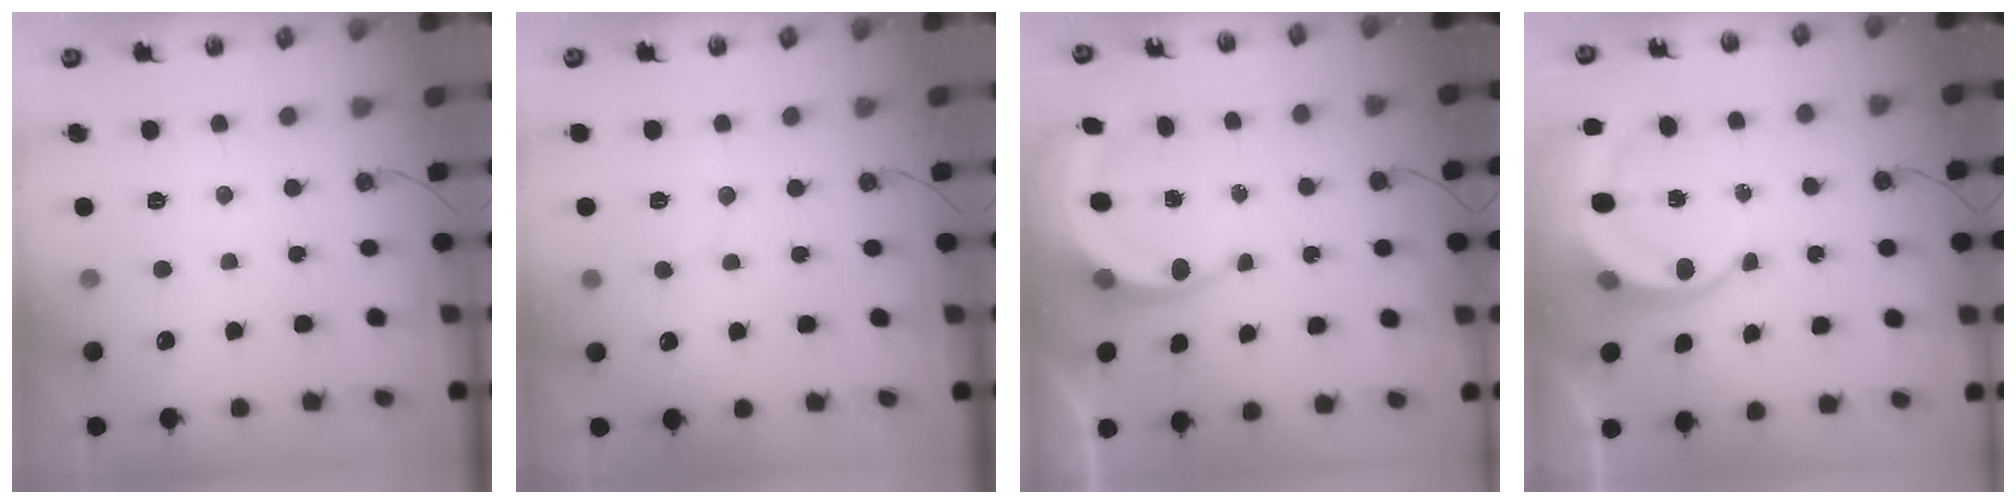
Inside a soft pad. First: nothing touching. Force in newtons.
{"total": 4.8, "press": 4.7, "slide": 0.8}
{"total": 5.9, "press": 5.9, "slide": 0.6}
{"total": 7.7, "press": 7.7, "slide": 1.1}